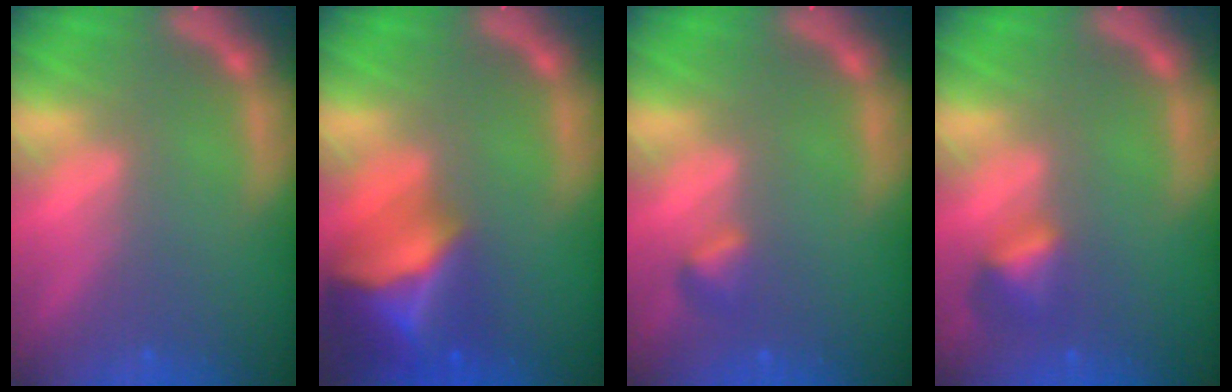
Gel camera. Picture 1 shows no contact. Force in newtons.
{"total": 10.0}
{"total": 1.4}
{"total": 2.4}